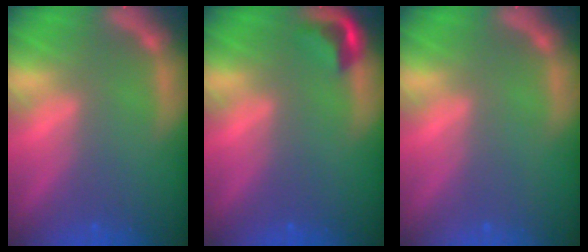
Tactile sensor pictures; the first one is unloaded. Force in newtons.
{"total": 2.4}
{"total": 0.0}